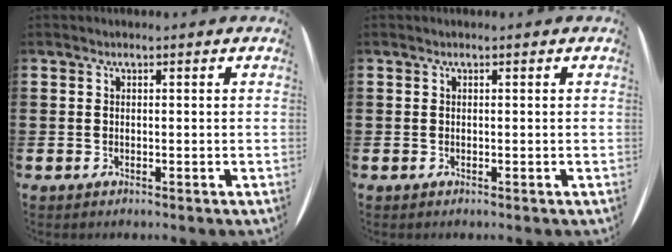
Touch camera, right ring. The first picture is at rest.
{"total": 0.0}